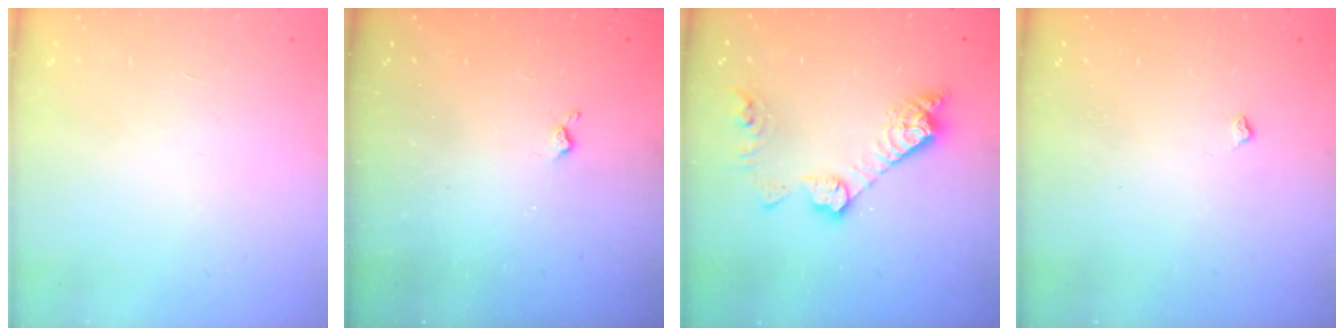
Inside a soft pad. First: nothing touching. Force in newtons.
{"total": 3.0, "press": 2.9, "slide": 0.4}
{"total": 12.2, "press": 12.1, "slide": 0.9}
{"total": 2.4, "press": 2.4, "slide": 0.5}